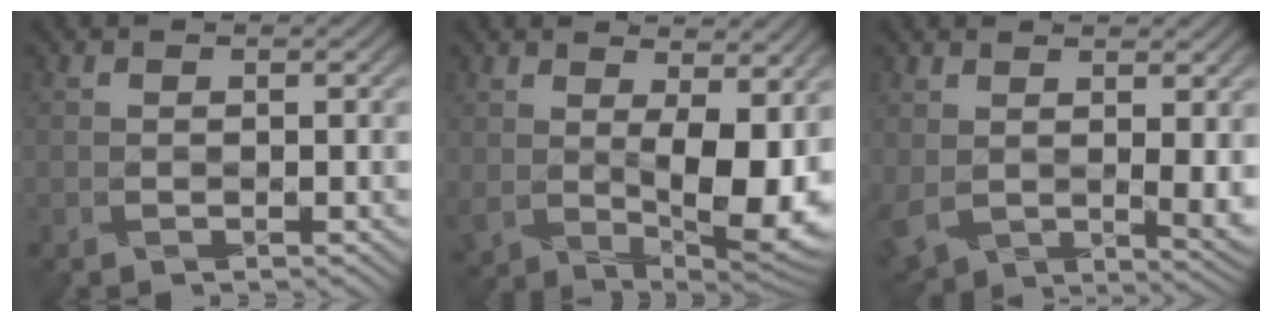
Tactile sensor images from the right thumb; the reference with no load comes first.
{"total": 12.1, "force": [1.6, 6.3, 10.2], "torque": [-0.167, -0.020, 0.038]}
{"total": 6.3, "force": [1.7, 3.7, 4.7], "torque": [-0.127, -0.026, 0.050]}